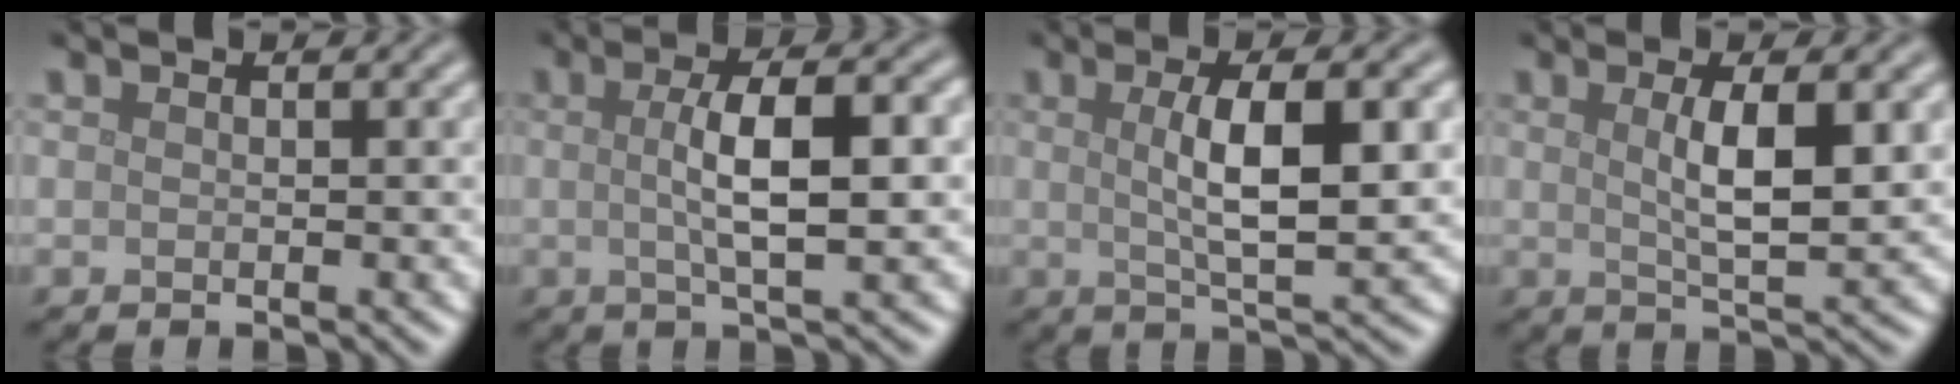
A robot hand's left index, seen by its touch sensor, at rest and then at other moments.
{"total": 5.7, "force": [0.3, 1.5, 5.5], "torque": [-0.091, 0.009, 0.004]}
{"total": 6.5, "force": [0.9, 1.7, 6.2], "torque": [-0.099, 0.006, 0.016]}
{"total": 5.0, "force": [0.9, 1.2, 4.7], "torque": [-0.079, 0.000, 0.018]}